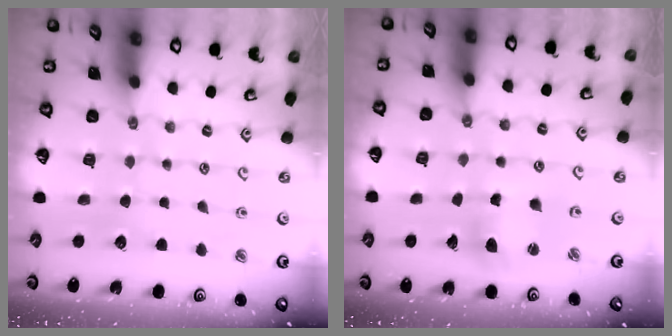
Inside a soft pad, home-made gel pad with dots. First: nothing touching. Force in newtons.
{"total": 7.2, "press": 7.1, "slide": 1.1}